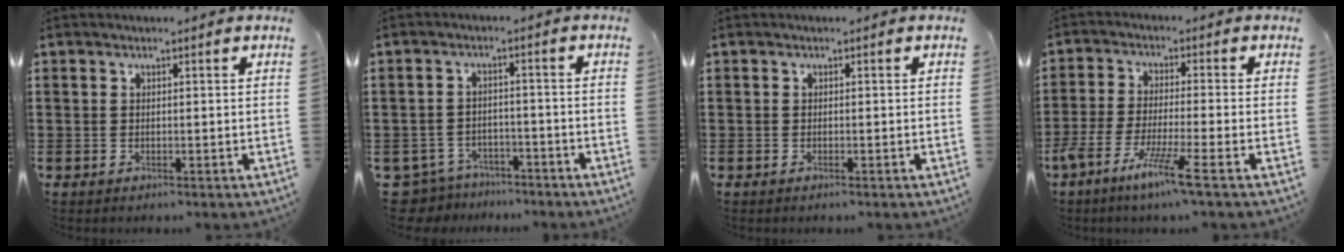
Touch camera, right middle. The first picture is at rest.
{"total": 4.0, "force": [-3.9, 1.0, 0.2], "torque": [-0.025, -0.001, -0.087]}
{"total": 0.0}
{"total": 7.1, "force": [-5.2, -0.6, 4.8], "torque": [-0.112, -0.022, -0.105]}